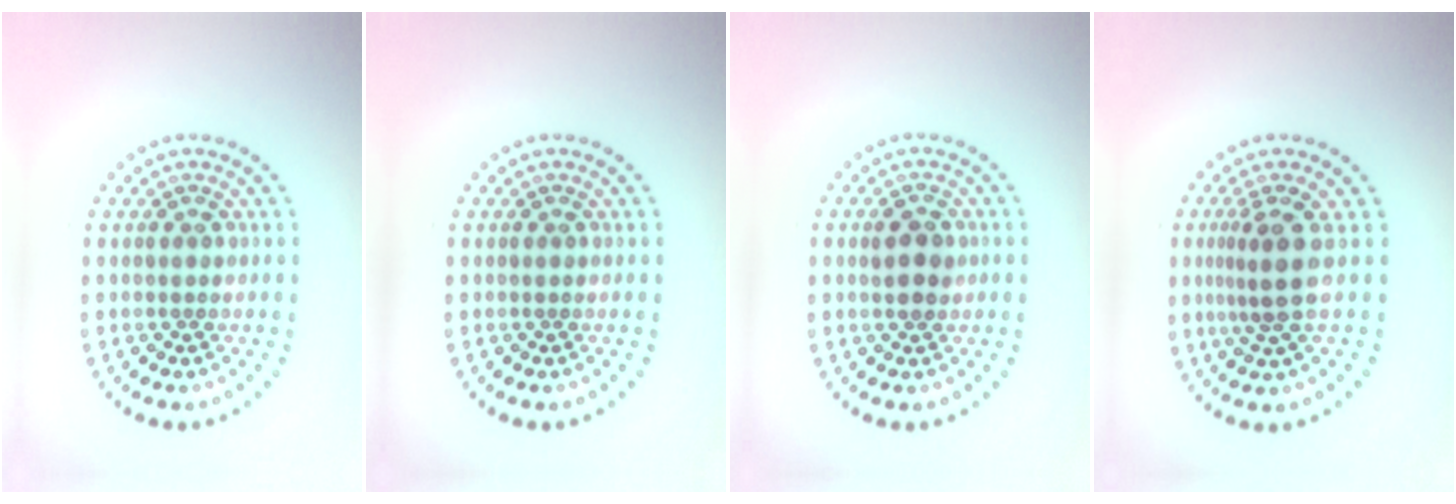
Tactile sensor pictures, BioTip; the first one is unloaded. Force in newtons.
{"total": 0.0}
{"total": 2.3, "press": 2.3, "slide": 0.4}
{"total": 2.8, "press": 2.2, "slide": 1.9}